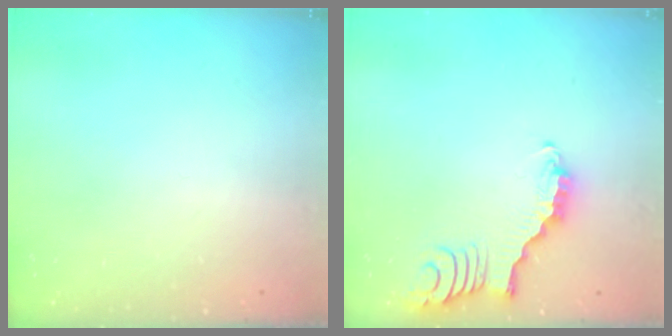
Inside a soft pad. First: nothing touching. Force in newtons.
{"total": 2.9, "press": 2.8, "slide": 0.4}